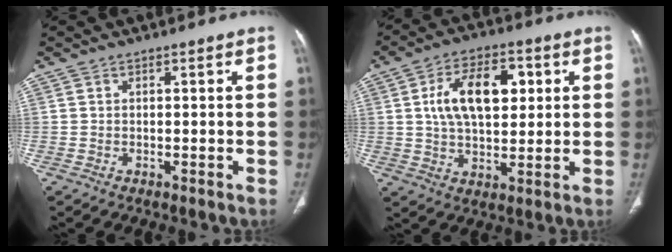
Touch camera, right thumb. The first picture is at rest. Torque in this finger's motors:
{"motor_torque": [0.10, 0.21, 0.81, 0.05, 0.22]}